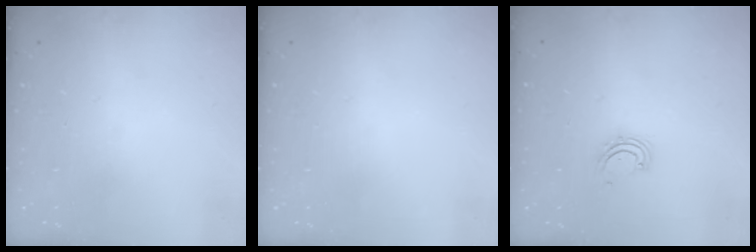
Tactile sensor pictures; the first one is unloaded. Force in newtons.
{"total": 0.0}
{"total": 2.9, "press": 2.9, "slide": 0.4}